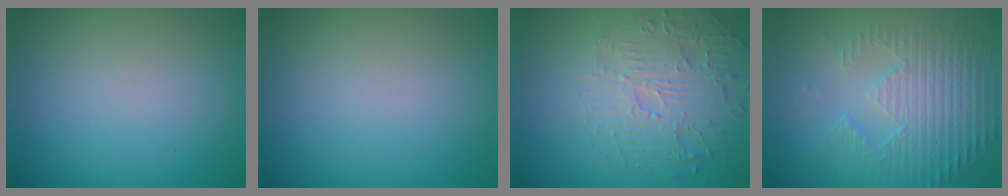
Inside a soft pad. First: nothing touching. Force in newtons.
{"total": 0.0}
{"total": 4.6, "press": 3.8, "slide": 2.6}
{"total": 5.6, "press": 3.5, "slide": 4.4}